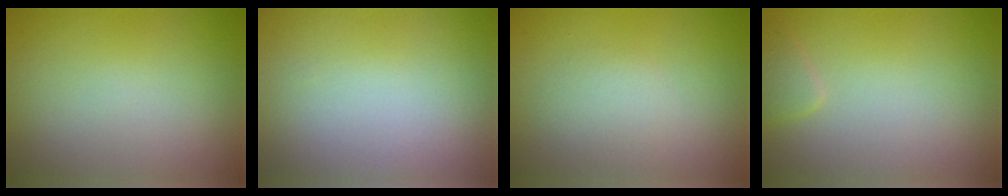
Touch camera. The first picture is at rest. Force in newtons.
{"total": 0.0}
{"total": 2.0, "press": 2.0, "slide": 0.2}
{"total": 1.1, "press": 1.1, "slide": 0.1}